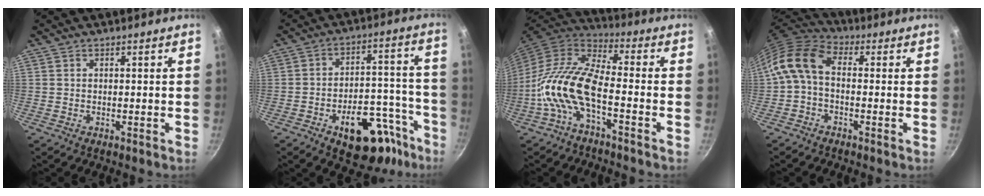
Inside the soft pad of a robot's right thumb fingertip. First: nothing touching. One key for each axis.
{"total": 16.5, "fx": -9.6, "fy": 8.2, "fz": 10.7, "tx": -0.115, "ty": 0.084, "tz": -0.132}
{"total": 14.2, "fx": -4.8, "fy": 5.4, "fz": 12.2, "tx": -0.258, "ty": 0.056, "tz": -0.102}
{"total": 10.5, "fx": 0.0, "fy": 6.4, "fz": 8.2, "tx": -0.158, "ty": 0.029, "tz": -0.017}